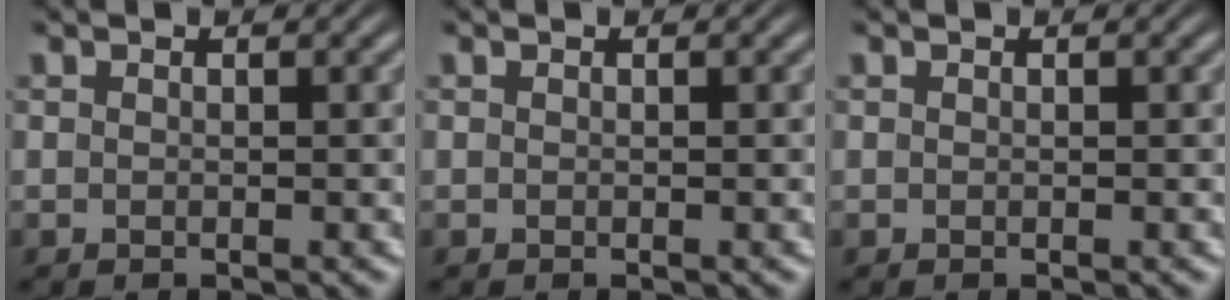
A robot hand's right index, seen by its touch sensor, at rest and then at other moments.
{"total": 0.0}
{"total": 0.0}